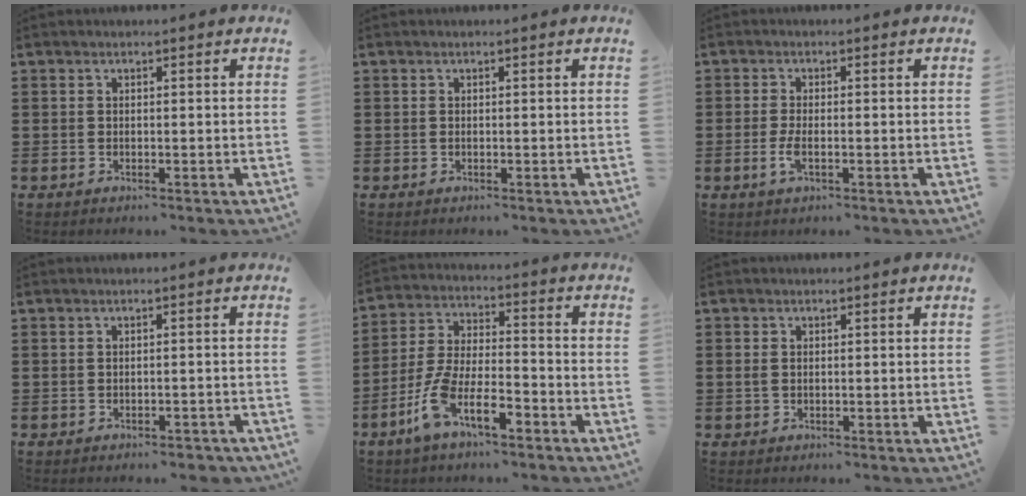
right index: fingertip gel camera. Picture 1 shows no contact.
{"total": 0.0}
{"total": 2.7, "force": [-0.9, 0.7, 2.4], "torque": [-0.064, -0.008, -0.023]}
{"total": 1.3, "force": [-1.1, 0.3, 0.4], "torque": [-0.013, -0.002, -0.023]}
{"total": 8.8, "force": [-5.5, 2.5, 6.4], "torque": [-0.160, -0.011, -0.111]}
{"total": 1.0, "force": [0.1, 0.7, 0.7], "torque": [-0.016, 0.005, 0.000]}